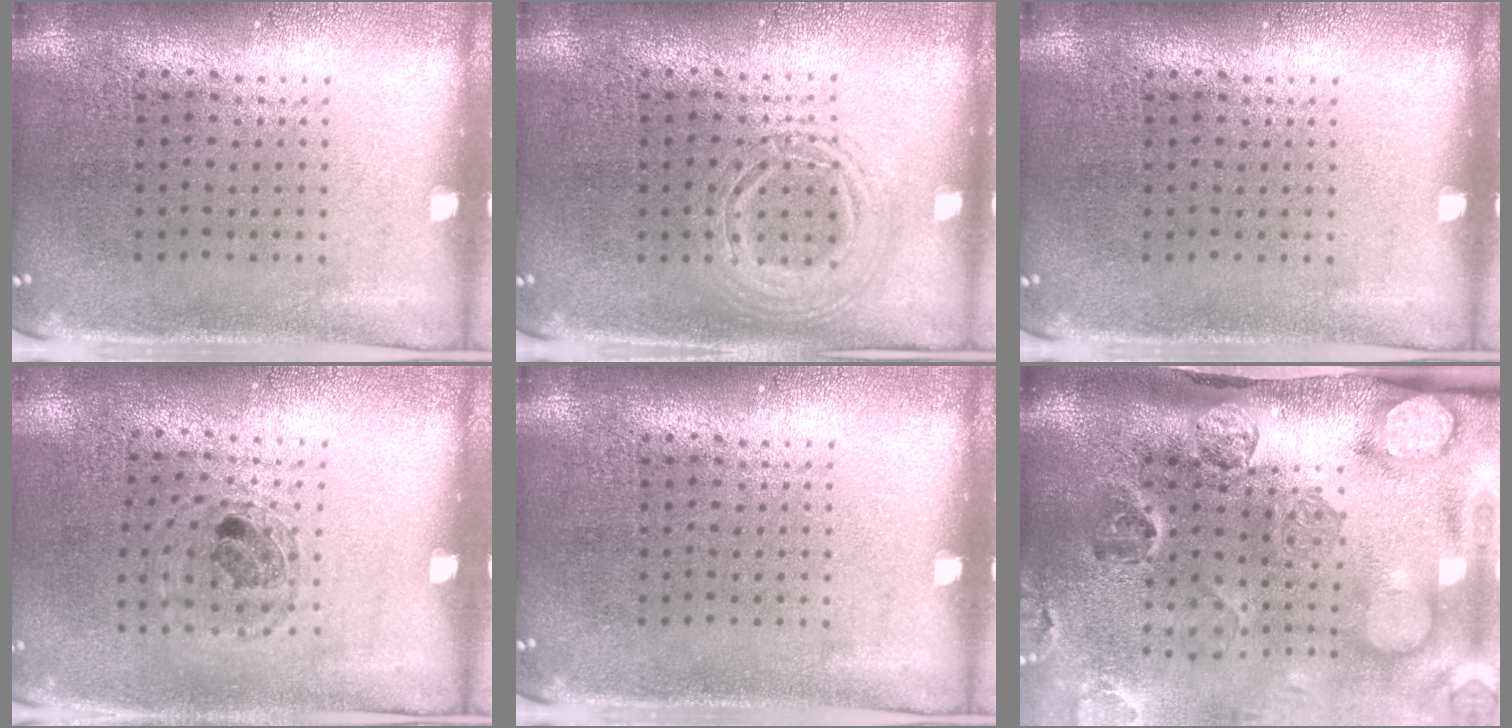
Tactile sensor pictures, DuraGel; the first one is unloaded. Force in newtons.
{"total": 2.3, "press": 2.3, "slide": 0.2}
{"total": 0.0}
{"total": 0.9, "press": 0.9, "slide": 0.1}
{"total": 0.0}
{"total": 5.1, "press": 3.7, "slide": 3.6}